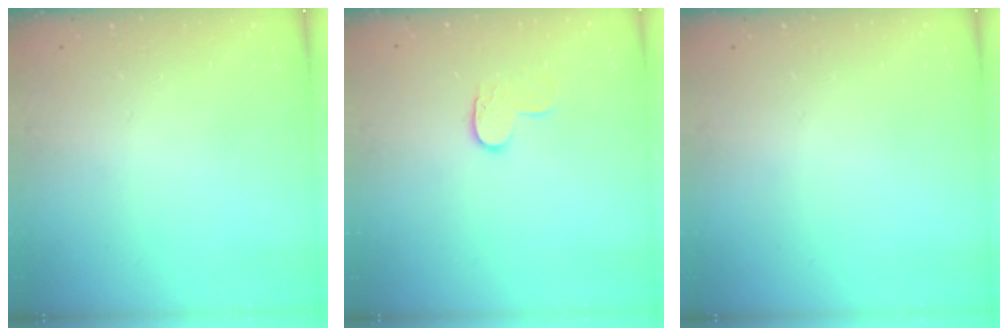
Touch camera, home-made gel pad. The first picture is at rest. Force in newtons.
{"total": 7.3, "press": 7.3, "slide": 0.2}
{"total": 0.0}